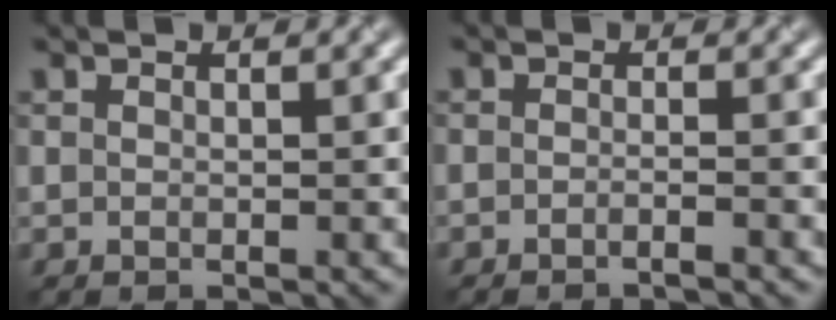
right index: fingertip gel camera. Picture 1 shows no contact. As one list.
[{"total": 1.4, "force": [-1.4, 0.1, 0.4], "torque": [0.001, -0.003, -0.029]}]